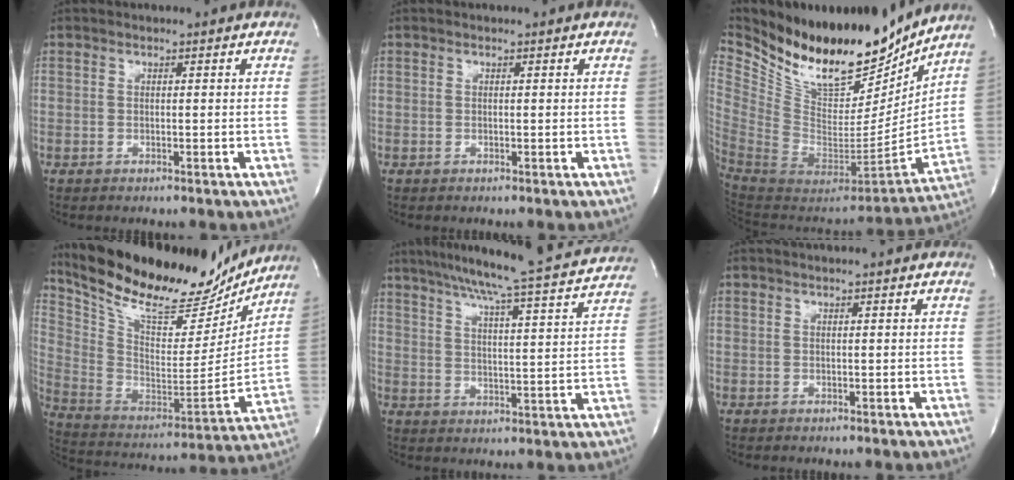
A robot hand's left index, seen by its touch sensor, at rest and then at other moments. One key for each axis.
{"total": 0.0}
{"total": 30.2, "fx": 23.9, "fy": 11.9, "fz": 14.1, "tx": -0.316, "ty": -0.024, "tz": 0.400}
{"total": 25.1, "fx": 21.8, "fy": 6.5, "fz": 10.8, "tx": -0.201, "ty": -0.022, "tz": 0.338}
{"total": 20.8, "fx": 18.9, "fy": -0.1, "fz": 8.7, "tx": -0.145, "ty": -0.022, "tz": 0.247}
{"total": 1.3, "fx": 1.2, "fy": -0.2, "fz": 0.3, "tx": -0.009, "ty": 0.005, "tz": 0.020}